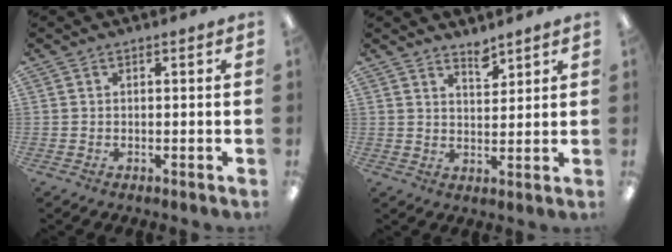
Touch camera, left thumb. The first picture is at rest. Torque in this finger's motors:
{"motor_torque": [0.00, 0.08, -0.53, -0.03, 0.01]}